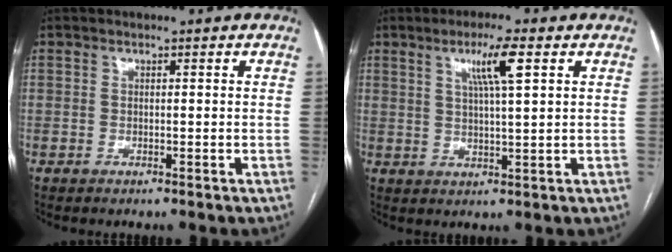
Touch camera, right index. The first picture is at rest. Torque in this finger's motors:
{"motor_torque": [0.99, 0.42, 0.17, 0.09]}